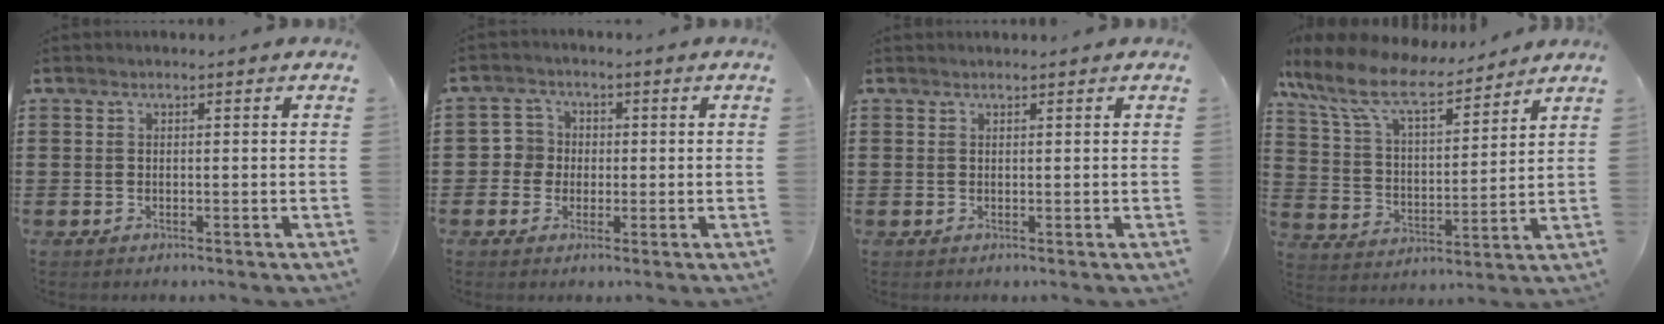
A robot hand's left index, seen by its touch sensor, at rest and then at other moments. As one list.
[{"total": 3.6, "force": [-0.6, 3.5, 0.5], "torque": [-0.027, 0.009, -0.015]}, {"total": 0.5, "force": [0.5, 0.1, 0.1], "torque": [-0.003, 0.000, 0.011]}, {"total": 10.2, "force": [8.3, 2.8, 5.2], "torque": [-0.135, -0.038, 0.143]}]